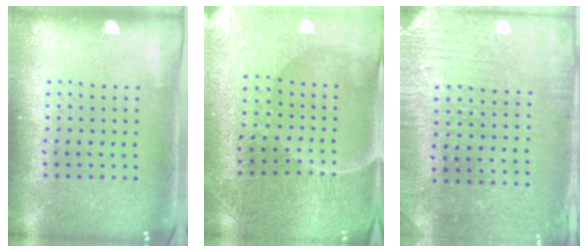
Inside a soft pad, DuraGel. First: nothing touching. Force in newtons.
{"total": 1.9, "press": 1.9, "slide": 0.2}
{"total": 3.0, "press": 2.9, "slide": 0.7}